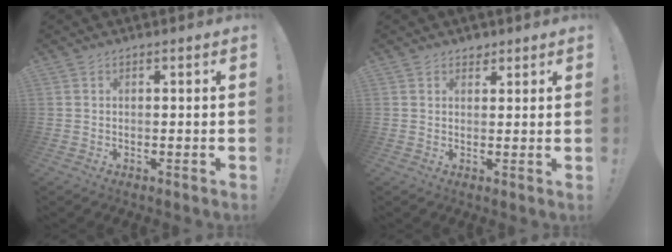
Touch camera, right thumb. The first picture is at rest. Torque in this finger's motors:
{"motor_torque": [-0.23, 0.33, 0.08, -0.13, -0.01]}